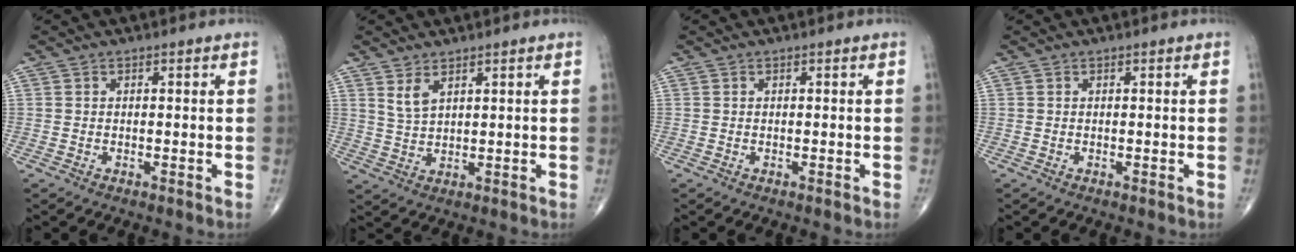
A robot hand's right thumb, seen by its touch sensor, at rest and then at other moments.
{"total": 3.5, "force": [2.2, 1.5, 2.3], "torque": [-0.046, -0.014, 0.050]}
{"total": 0.0}
{"total": 0.0}